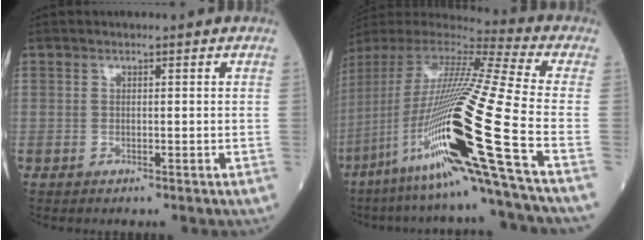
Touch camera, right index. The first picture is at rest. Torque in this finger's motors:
{"motor_torque": [2.14, 0.00, 1.06, 0.21]}